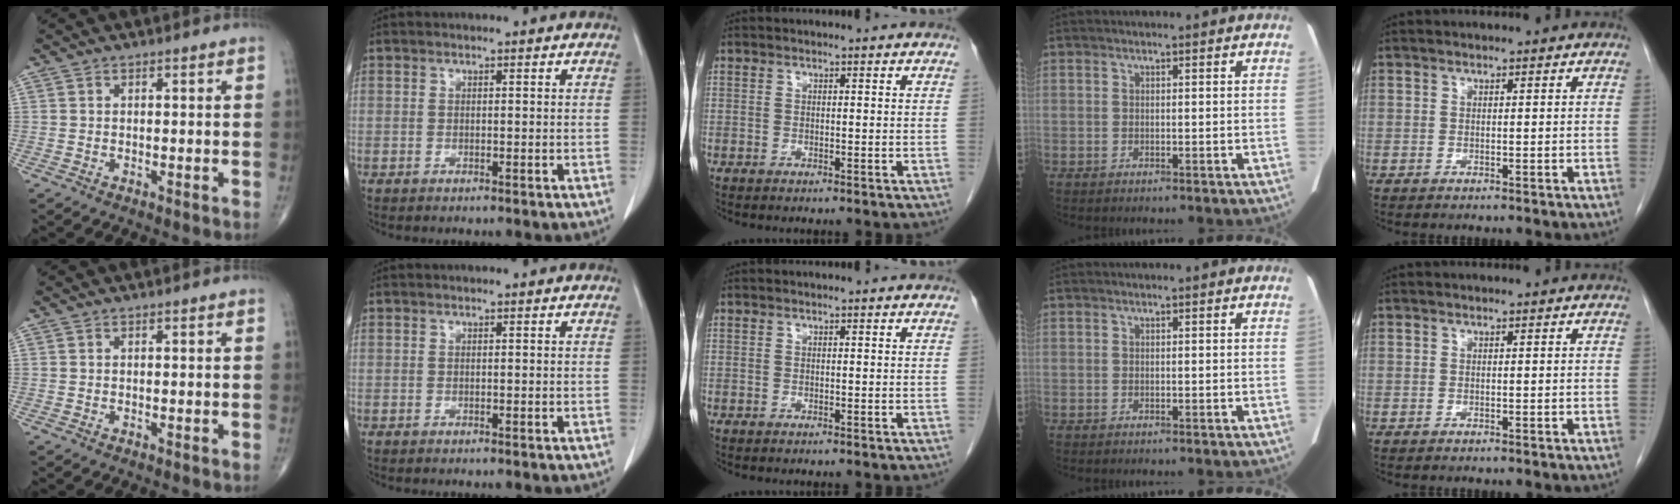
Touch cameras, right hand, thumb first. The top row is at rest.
{}